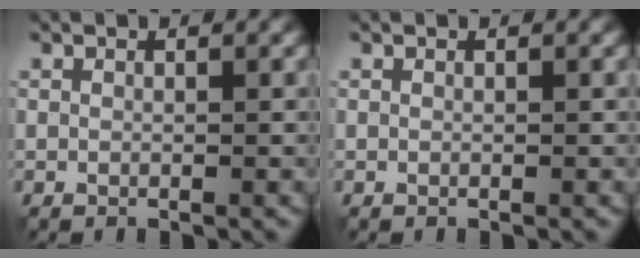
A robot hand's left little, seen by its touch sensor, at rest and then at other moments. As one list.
[{"total": 0.0}]